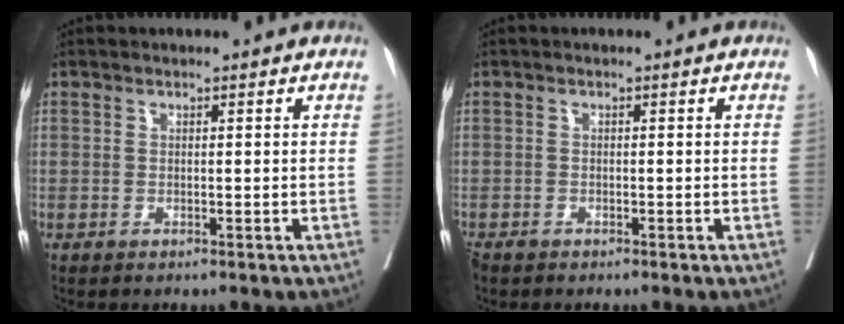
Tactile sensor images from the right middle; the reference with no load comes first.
{"total": 1.5, "force": [-1.2, 0.7, 0.4], "torque": [-0.011, -0.003, -0.021]}